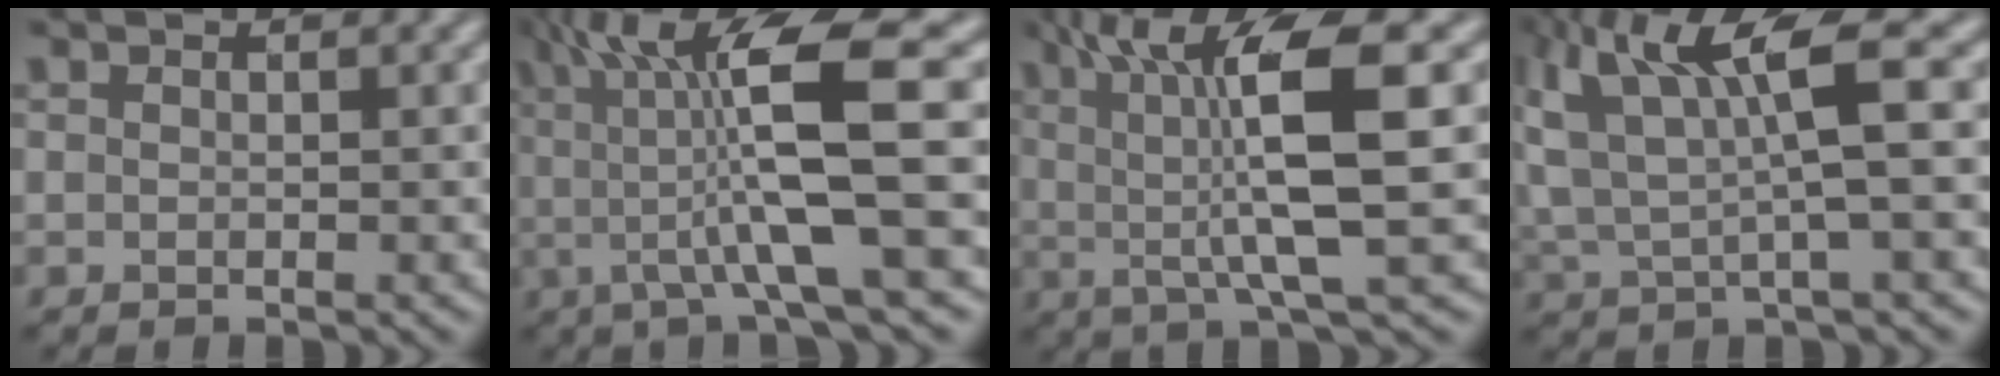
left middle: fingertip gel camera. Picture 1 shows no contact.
{"total": 10.8, "force": [1.1, 2.1, 10.6], "torque": [-0.167, 0.008, 0.022]}
{"total": 9.5, "force": [1.3, 1.9, 9.2], "torque": [-0.161, -0.001, 0.031]}
{"total": 8.6, "force": [2.9, 2.0, 7.8], "torque": [-0.163, 0.012, 0.062]}